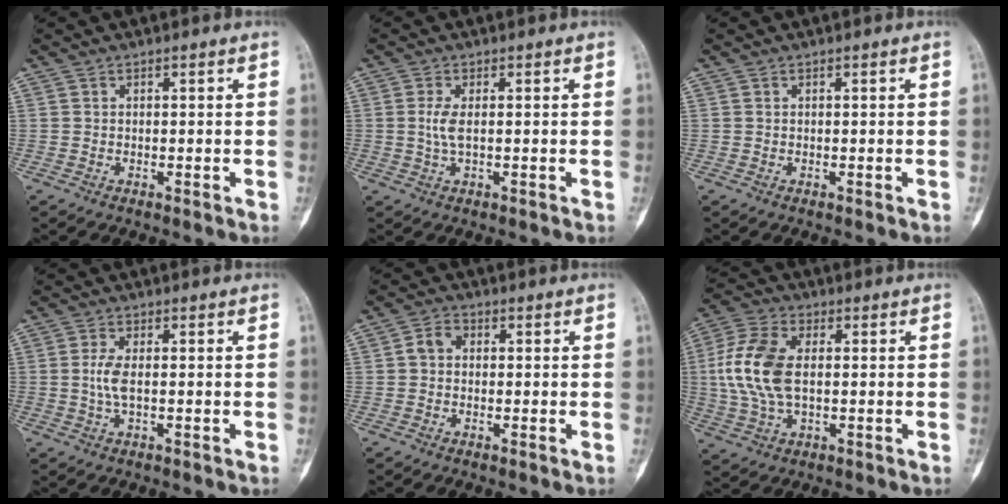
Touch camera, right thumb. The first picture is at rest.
{"total": 2.9, "force": [0.3, 0.9, 2.7], "torque": [-0.070, 0.000, 0.009]}
{"total": 0.0}
{"total": 3.3, "force": [0.0, 1.1, 3.1], "torque": [-0.079, 0.001, 0.000]}
{"total": 3.1, "force": [0.2, 2.4, 1.9], "torque": [-0.028, 0.013, -0.002]}
{"total": 12.5, "force": [0.7, 7.2, 10.3], "torque": [-0.227, 0.010, 0.012]}